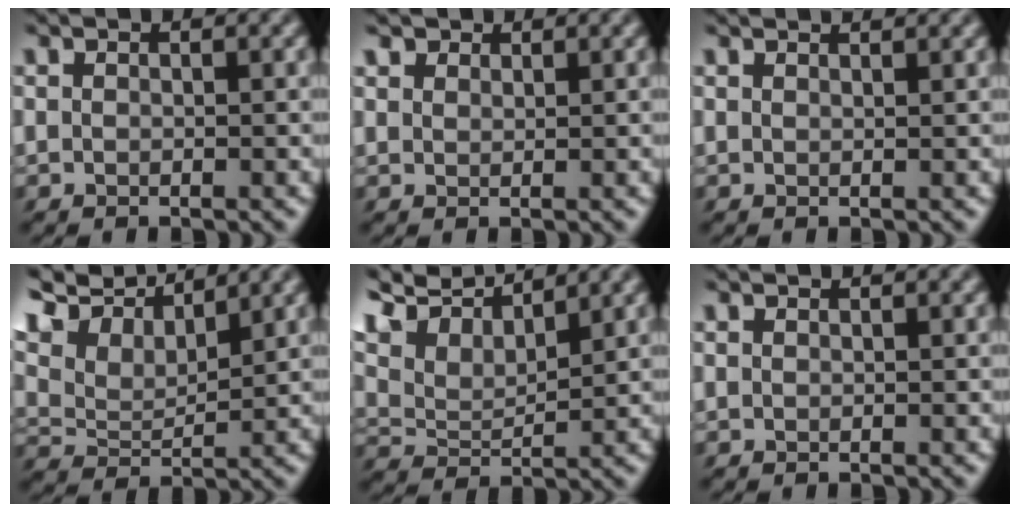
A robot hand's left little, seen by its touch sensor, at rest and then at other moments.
{"total": 2.5, "force": [1.8, 1.5, 0.9], "torque": [-0.049, 0.006, 0.040]}
{"total": 1.9, "force": [1.8, -0.1, 0.5], "torque": [-0.014, 0.012, 0.026]}
{"total": 6.3, "force": [4.5, 1.8, 4.0], "torque": [-0.095, 0.022, 0.067]}
{"total": 5.5, "force": [4.3, 1.0, 3.2], "torque": [-0.071, 0.020, 0.065]}
{"total": 0.0}